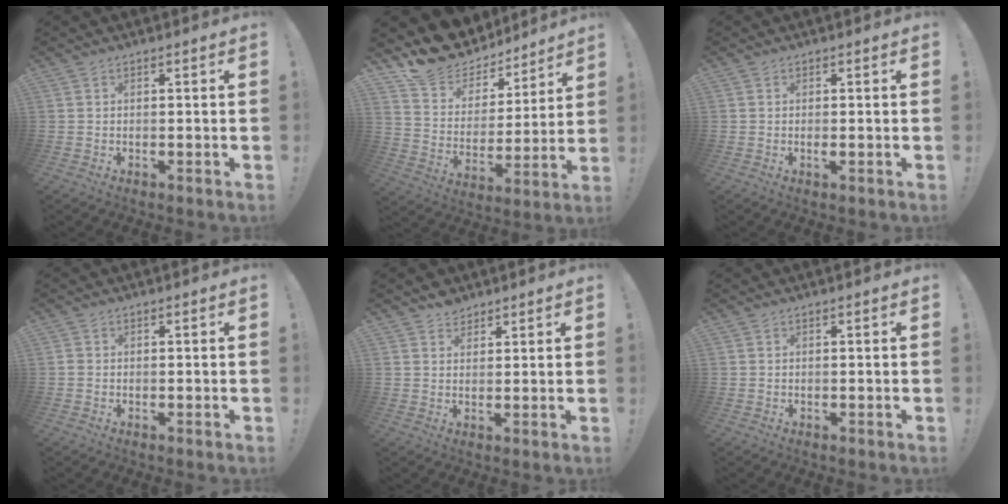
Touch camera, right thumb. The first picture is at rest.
{"total": 14.6, "force": [12.7, 6.8, 2.4], "torque": [-0.054, -0.109, 0.235]}
{"total": 0.9, "force": [-0.2, 0.0, 0.9], "torque": [-0.016, -0.002, -0.004]}
{"total": 0.8, "force": [-0.3, 0.6, 0.2], "torque": [-0.006, 0.004, -0.005]}
{"total": 3.1, "force": [2.6, 1.7, 0.1], "torque": [0.005, -0.015, 0.048]}
{"total": 0.0}